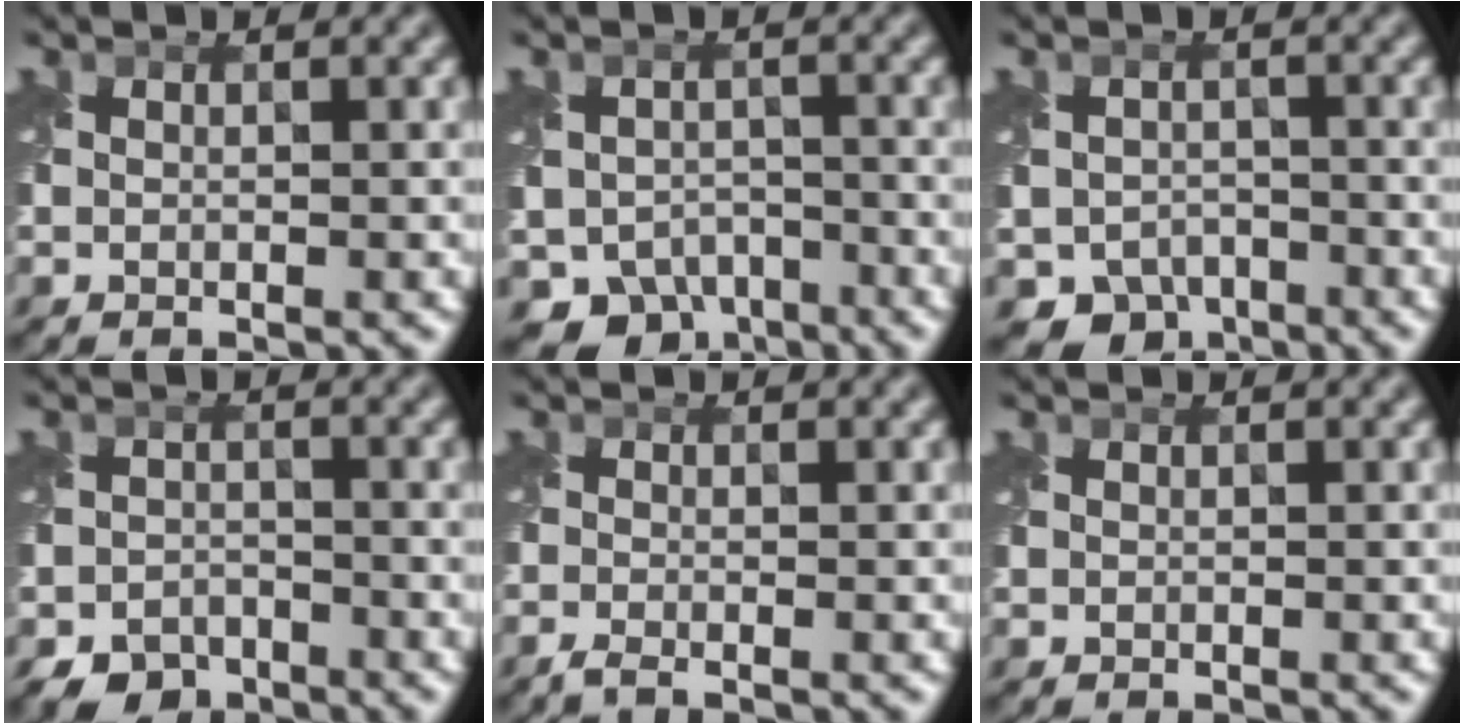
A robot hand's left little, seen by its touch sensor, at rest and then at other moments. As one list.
[{"total": 7.1, "force": [-4.8, 4.8, 2.1], "torque": [-0.025, -0.020, -0.075]}, {"total": 5.0, "force": [-3.3, 3.6, 1.1], "torque": [-0.010, -0.014, -0.054]}, {"total": 3.2, "force": [-2.6, 1.8, 0.7], "torque": [-0.010, -0.008, -0.049]}, {"total": 1.3, "force": [-1.1, 0.0, 0.6], "torque": [-0.017, -0.013, -0.031]}, {"total": 0.0}]